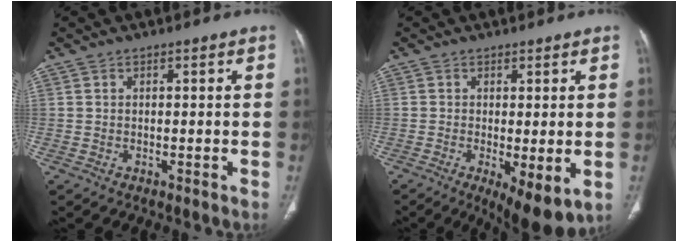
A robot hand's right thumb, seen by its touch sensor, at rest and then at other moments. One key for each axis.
{"total": 8.8, "fx": -2.5, "fy": 2.9, "fz": 7.9, "tx": -0.122, "ty": -0.023, "tz": -0.033}